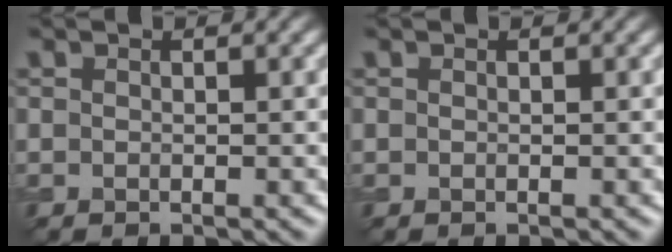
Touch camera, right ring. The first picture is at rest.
{"total": 0.0}